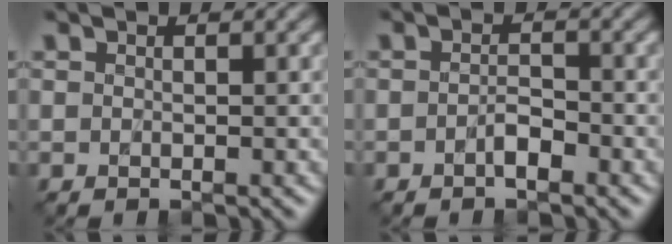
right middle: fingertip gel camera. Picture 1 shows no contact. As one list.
[{"total": 1.3, "force": [-0.8, 0.5, 1.0], "torque": [-0.020, 0.004, -0.016]}]